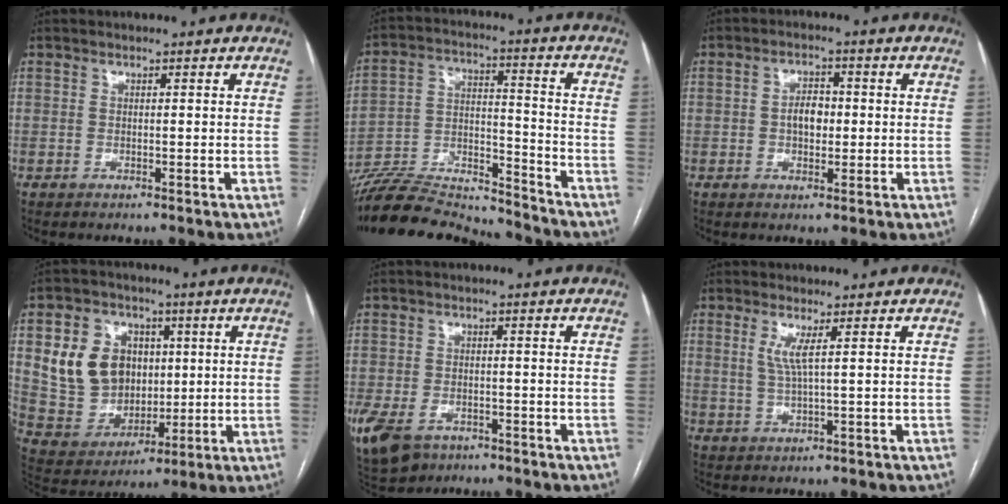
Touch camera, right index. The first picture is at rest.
{"total": 19.8, "force": [-19.0, 2.0, 5.3], "torque": [-0.118, 0.009, -0.312]}
{"total": 4.0, "force": [-0.1, 2.4, 3.2], "torque": [-0.056, 0.010, 0.000]}
{"total": 13.8, "force": [3.2, 11.2, 7.3], "torque": [-0.163, 0.034, 0.080]}
{"total": 12.8, "force": [-6.7, 8.9, 6.3], "torque": [-0.175, -0.008, -0.100]}
{"total": 3.0, "force": [1.0, -0.3, 2.8], "torque": [-0.064, -0.004, 0.022]}